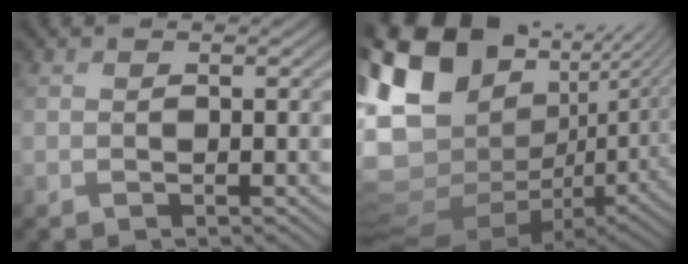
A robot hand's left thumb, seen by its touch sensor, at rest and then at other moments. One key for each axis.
{"total": 14.6, "fx": 3.3, "fy": 8.4, "fz": 11.6, "tx": -0.273, "ty": -0.001, "tz": 0.079}